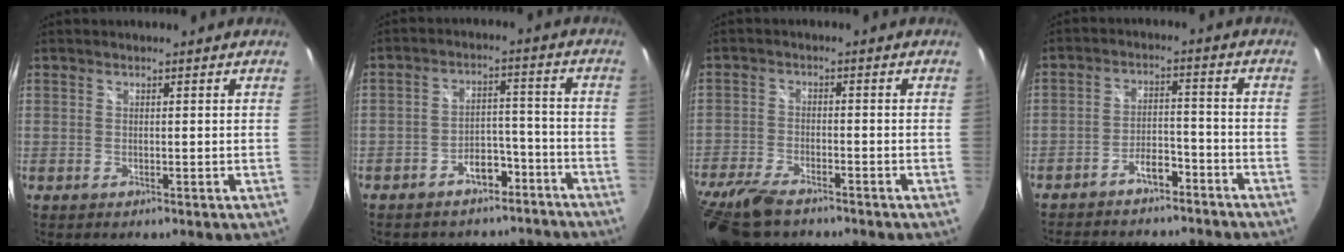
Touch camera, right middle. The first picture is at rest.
{"total": 13.4, "force": [-11.0, 6.9, 3.4], "torque": [-0.070, 0.048, -0.130]}
{"total": 13.4, "force": [-10.5, 4.5, 6.9], "torque": [-0.174, -0.037, -0.197]}
{"total": 13.7, "force": [-11.6, 5.0, 5.5], "torque": [-0.119, 0.023, -0.161]}